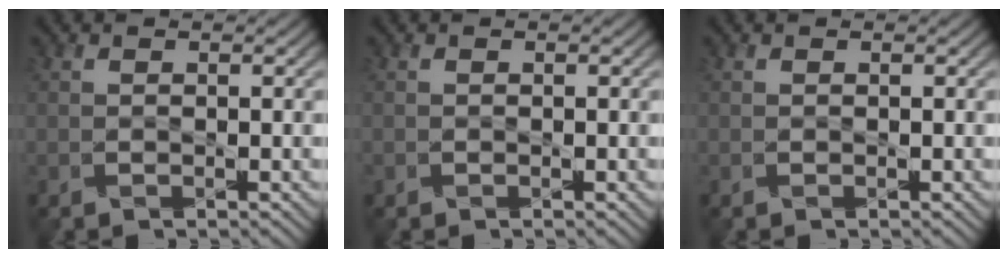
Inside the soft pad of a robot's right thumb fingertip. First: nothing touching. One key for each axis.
{"total": 0.0}
{"total": 0.0}